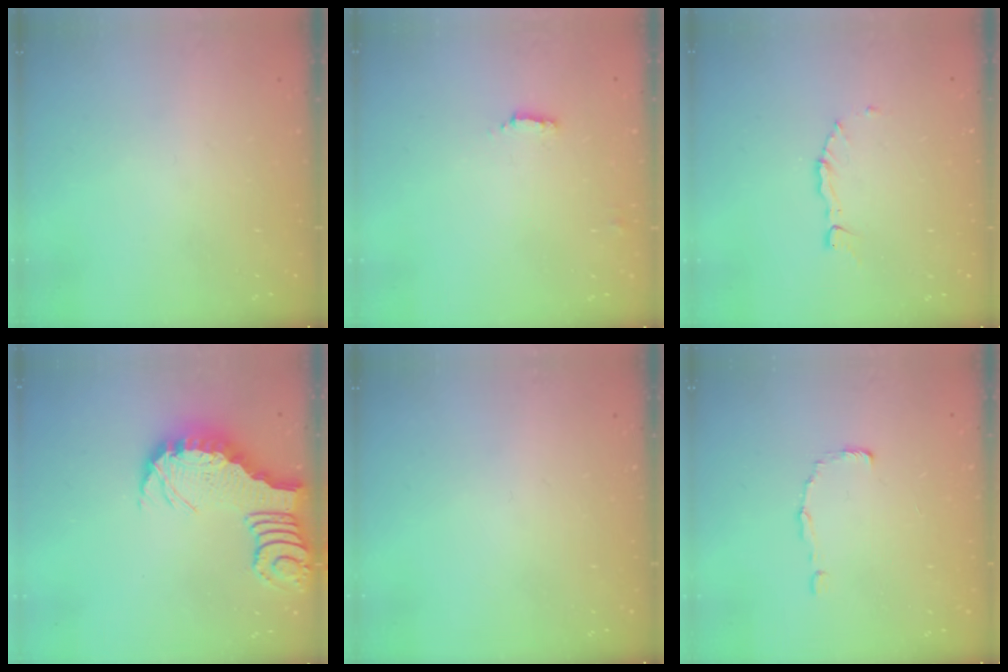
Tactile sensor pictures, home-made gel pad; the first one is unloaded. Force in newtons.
{"total": 1.4, "press": 1.4, "slide": 0.4}
{"total": 3.0, "press": 2.9, "slide": 0.3}
{"total": 3.3, "press": 3.3, "slide": 0.5}
{"total": 0.0}
{"total": 0.6, "press": 0.6, "slide": 0.0}